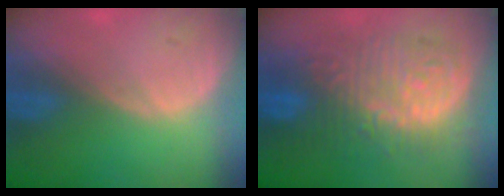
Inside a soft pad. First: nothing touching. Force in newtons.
{"total": 12.7, "press": 12.6, "slide": 1.4}